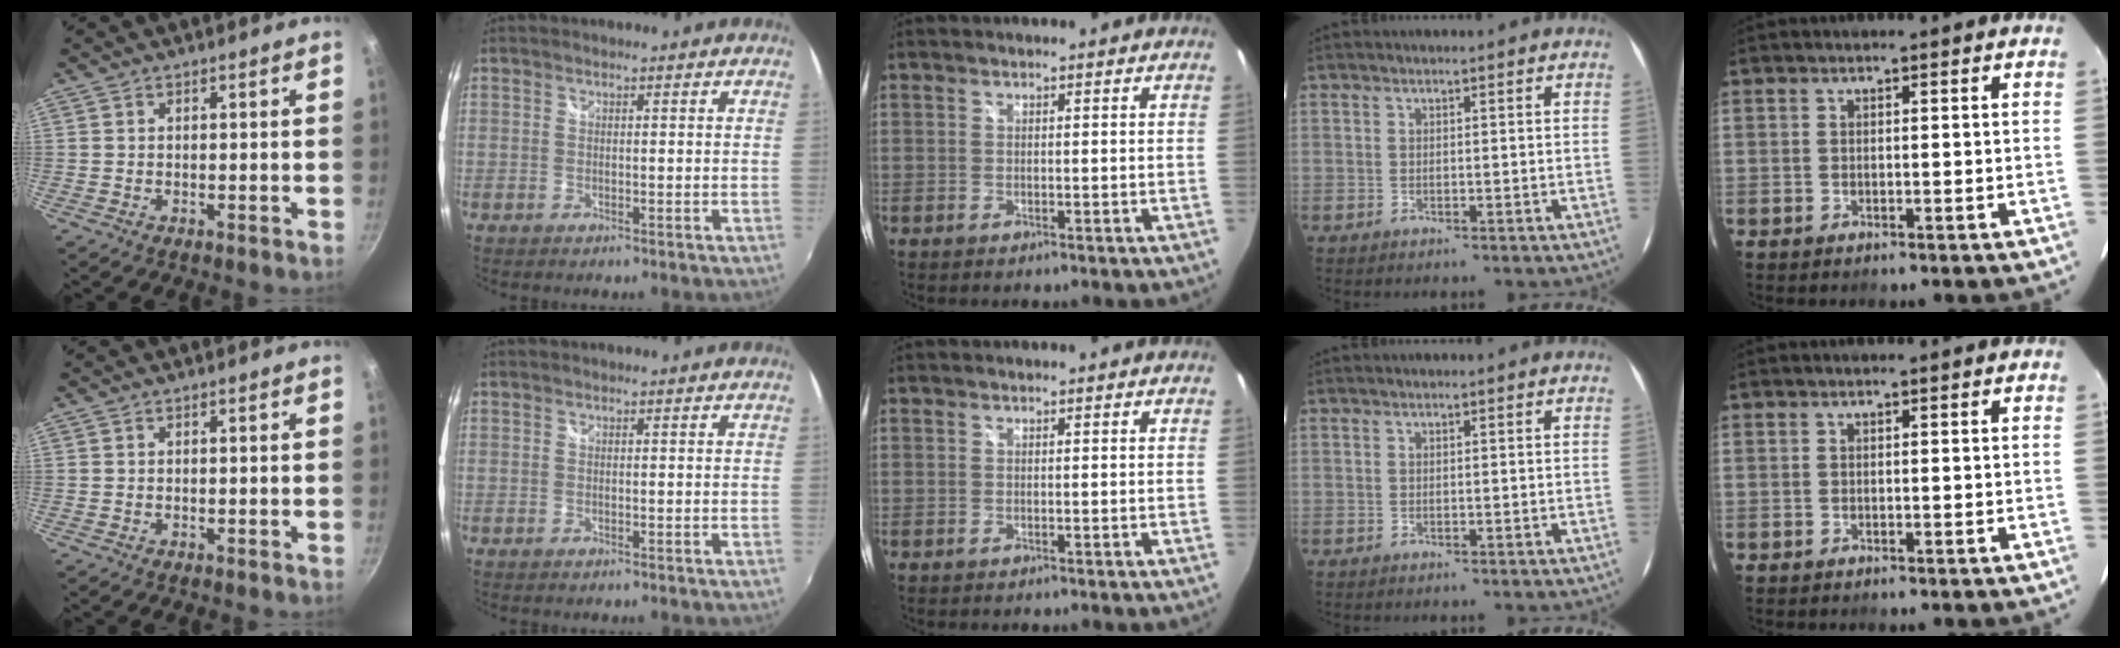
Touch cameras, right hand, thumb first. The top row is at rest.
{}